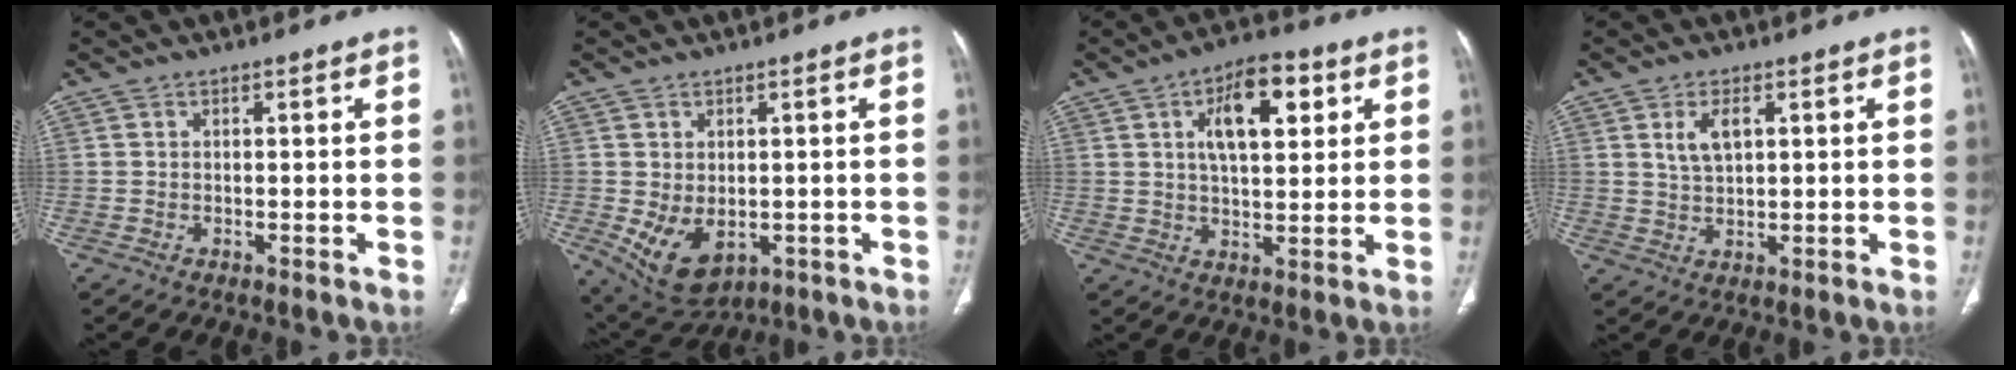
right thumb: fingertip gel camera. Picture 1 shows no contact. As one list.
[{"total": 8.8, "force": [-1.7, 5.8, 6.3], "torque": [-0.098, -0.010, -0.004]}, {"total": 12.3, "force": [4.4, 5.8, 10.0], "torque": [-0.132, -0.004, 0.069]}, {"total": 4.7, "force": [1.7, 2.3, 3.7], "torque": [-0.065, -0.004, 0.036]}]